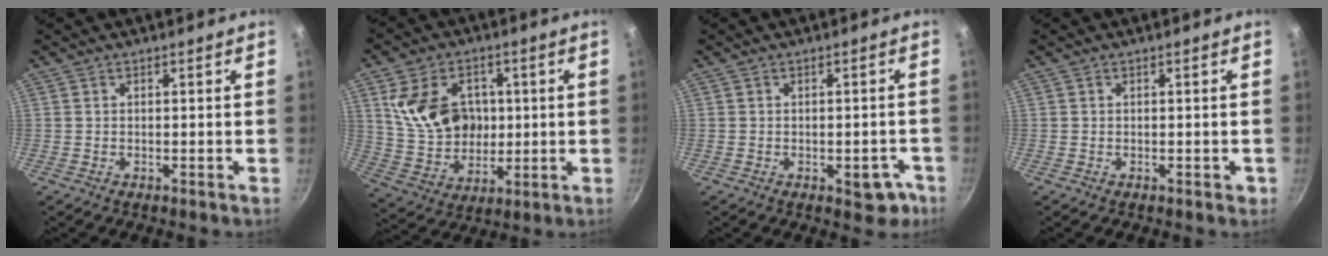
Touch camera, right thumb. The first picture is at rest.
{"total": 15.6, "force": [3.1, 11.9, 9.5], "torque": [-0.150, -0.010, 0.065]}
{"total": 5.4, "force": [-2.2, 3.1, 3.9], "torque": [-0.014, 0.020, -0.019]}
{"total": 1.2, "force": [-0.2, 0.9, 0.8], "torque": [-0.002, 0.003, -0.003]}